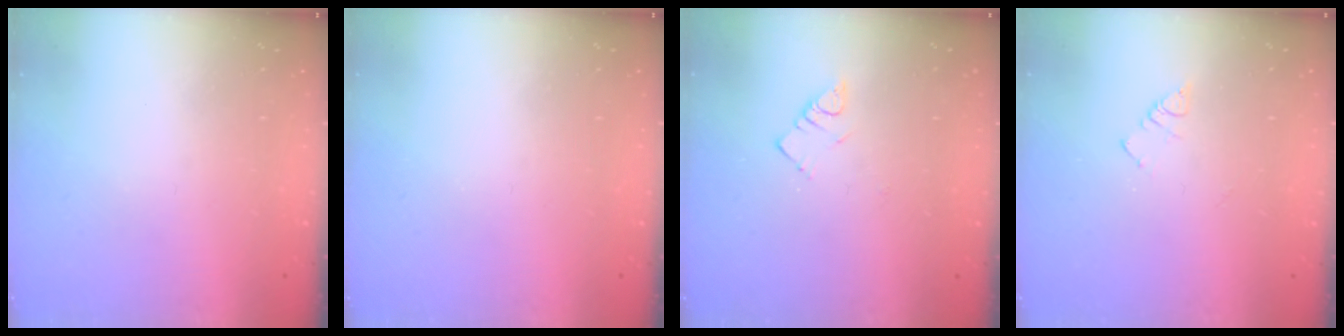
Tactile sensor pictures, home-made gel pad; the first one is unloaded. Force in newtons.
{"total": 0.0}
{"total": 3.4, "press": 3.3, "slide": 0.6}
{"total": 3.9, "press": 3.9, "slide": 0.4}